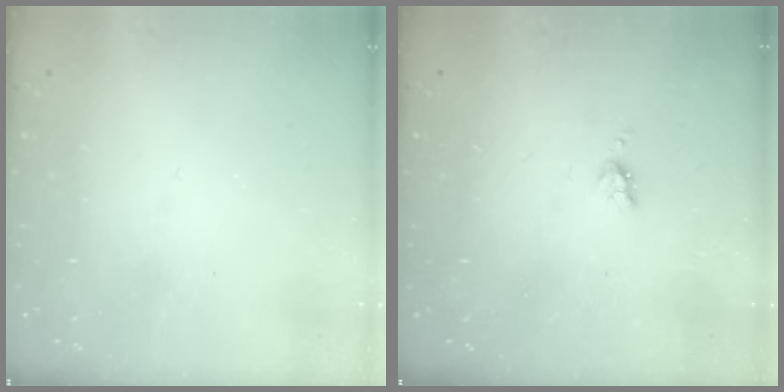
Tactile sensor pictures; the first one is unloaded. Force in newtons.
{"total": 3.3, "press": 3.3, "slide": 0.6}